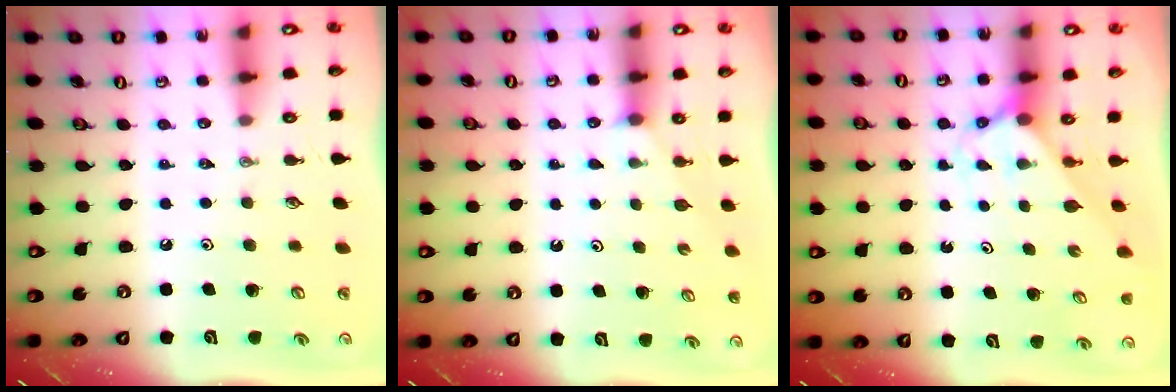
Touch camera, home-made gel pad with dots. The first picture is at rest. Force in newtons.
{"total": 2.2, "press": 2.2, "slide": 0.3}
{"total": 2.5, "press": 2.5, "slide": 0.2}